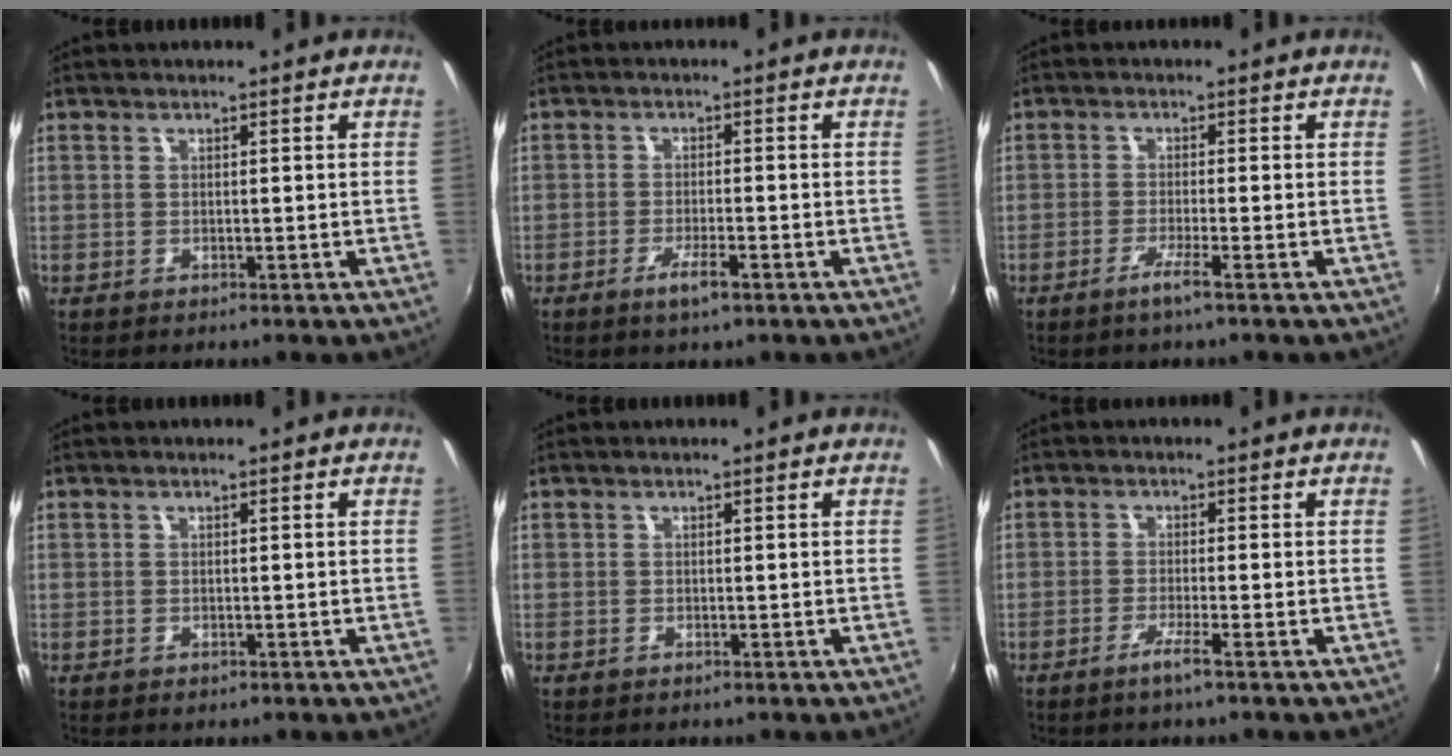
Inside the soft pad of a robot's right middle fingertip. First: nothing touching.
{"total": 3.6, "force": [-2.2, 0.4, 2.8], "torque": [-0.061, -0.007, -0.042]}
{"total": 2.7, "force": [-1.8, -0.7, 2.0], "torque": [-0.046, -0.006, -0.038]}
{"total": 0.0}
{"total": 0.0}
{"total": 2.7, "force": [-1.7, -0.7, 1.9], "torque": [-0.045, -0.006, -0.037]}